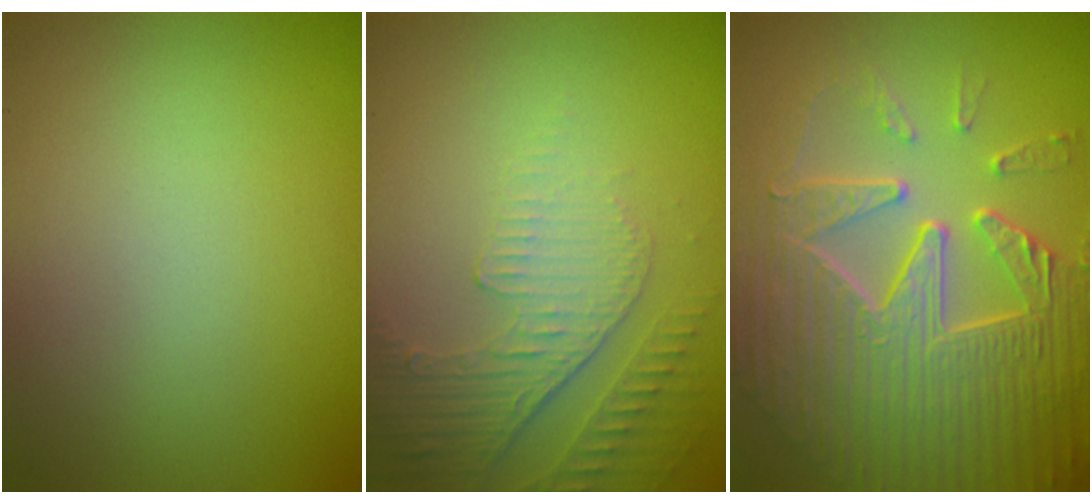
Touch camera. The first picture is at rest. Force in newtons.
{"total": 5.0, "press": 3.2, "slide": 3.8}
{"total": 9.4, "press": 6.4, "slide": 6.9}